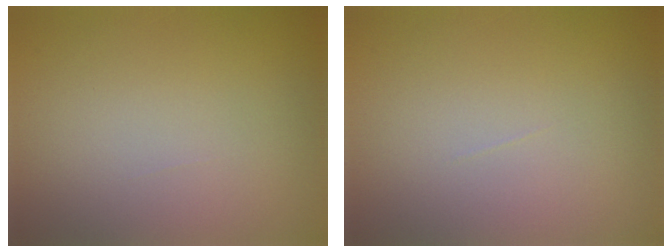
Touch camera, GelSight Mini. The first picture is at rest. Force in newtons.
{"total": 0.0}